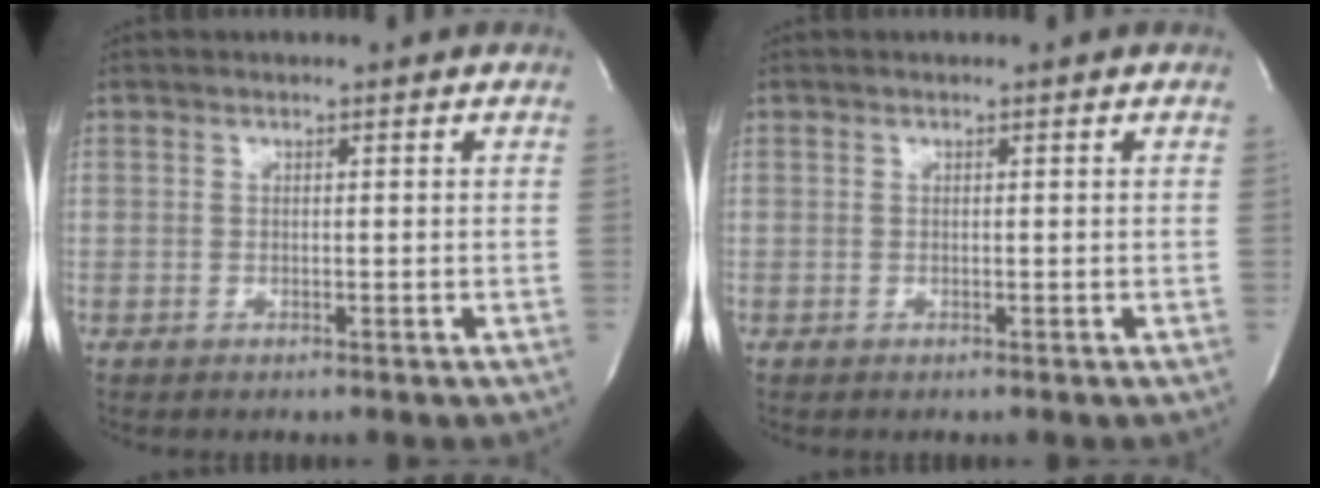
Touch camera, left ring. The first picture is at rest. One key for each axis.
{"total": 0.0}